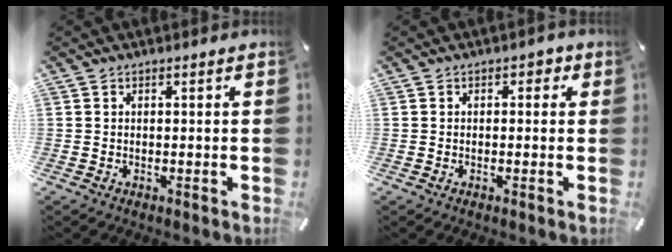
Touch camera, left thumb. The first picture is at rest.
{"total": 1.6, "force": [-0.3, 1.3, 1.0], "torque": [-0.012, 0.006, -0.009]}